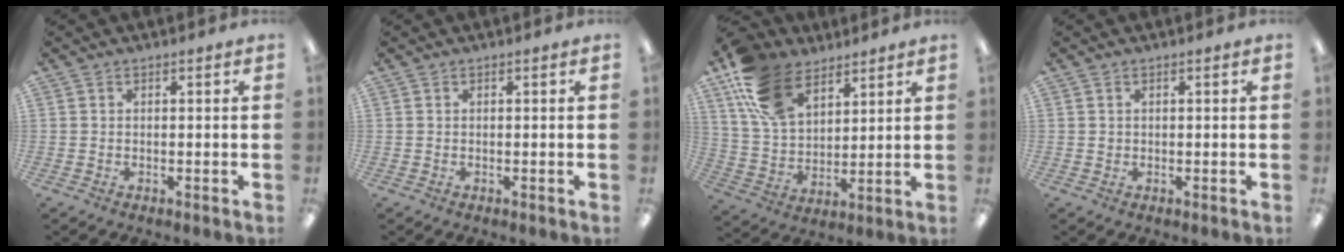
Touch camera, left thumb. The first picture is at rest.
{"total": 0.0}
{"total": 17.4, "force": [10.5, 10.4, 9.2], "torque": [-0.190, -0.026, 0.204]}
{"total": 1.0, "force": [0.4, 0.8, 0.5], "torque": [-0.011, 0.005, 0.006]}